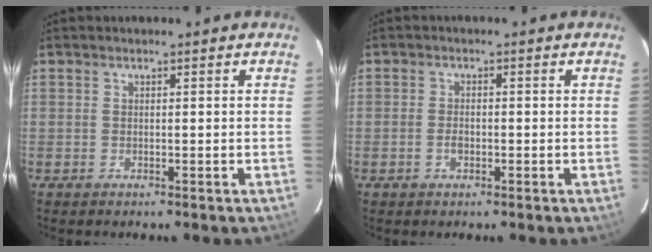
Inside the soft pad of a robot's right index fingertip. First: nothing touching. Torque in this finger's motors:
{"motor_torque": [0.00, 0.09, -0.05, -0.01]}